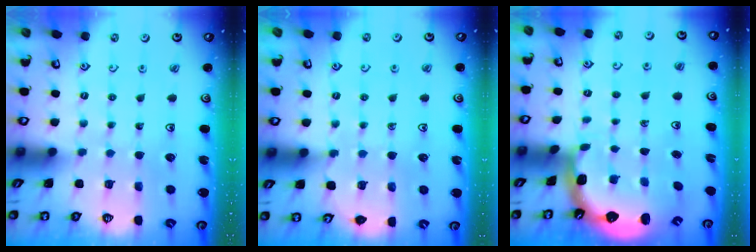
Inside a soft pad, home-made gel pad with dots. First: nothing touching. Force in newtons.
{"total": 8.1, "press": 7.8, "slide": 2.3}
{"total": 2.8, "press": 1.6, "slide": 2.2}